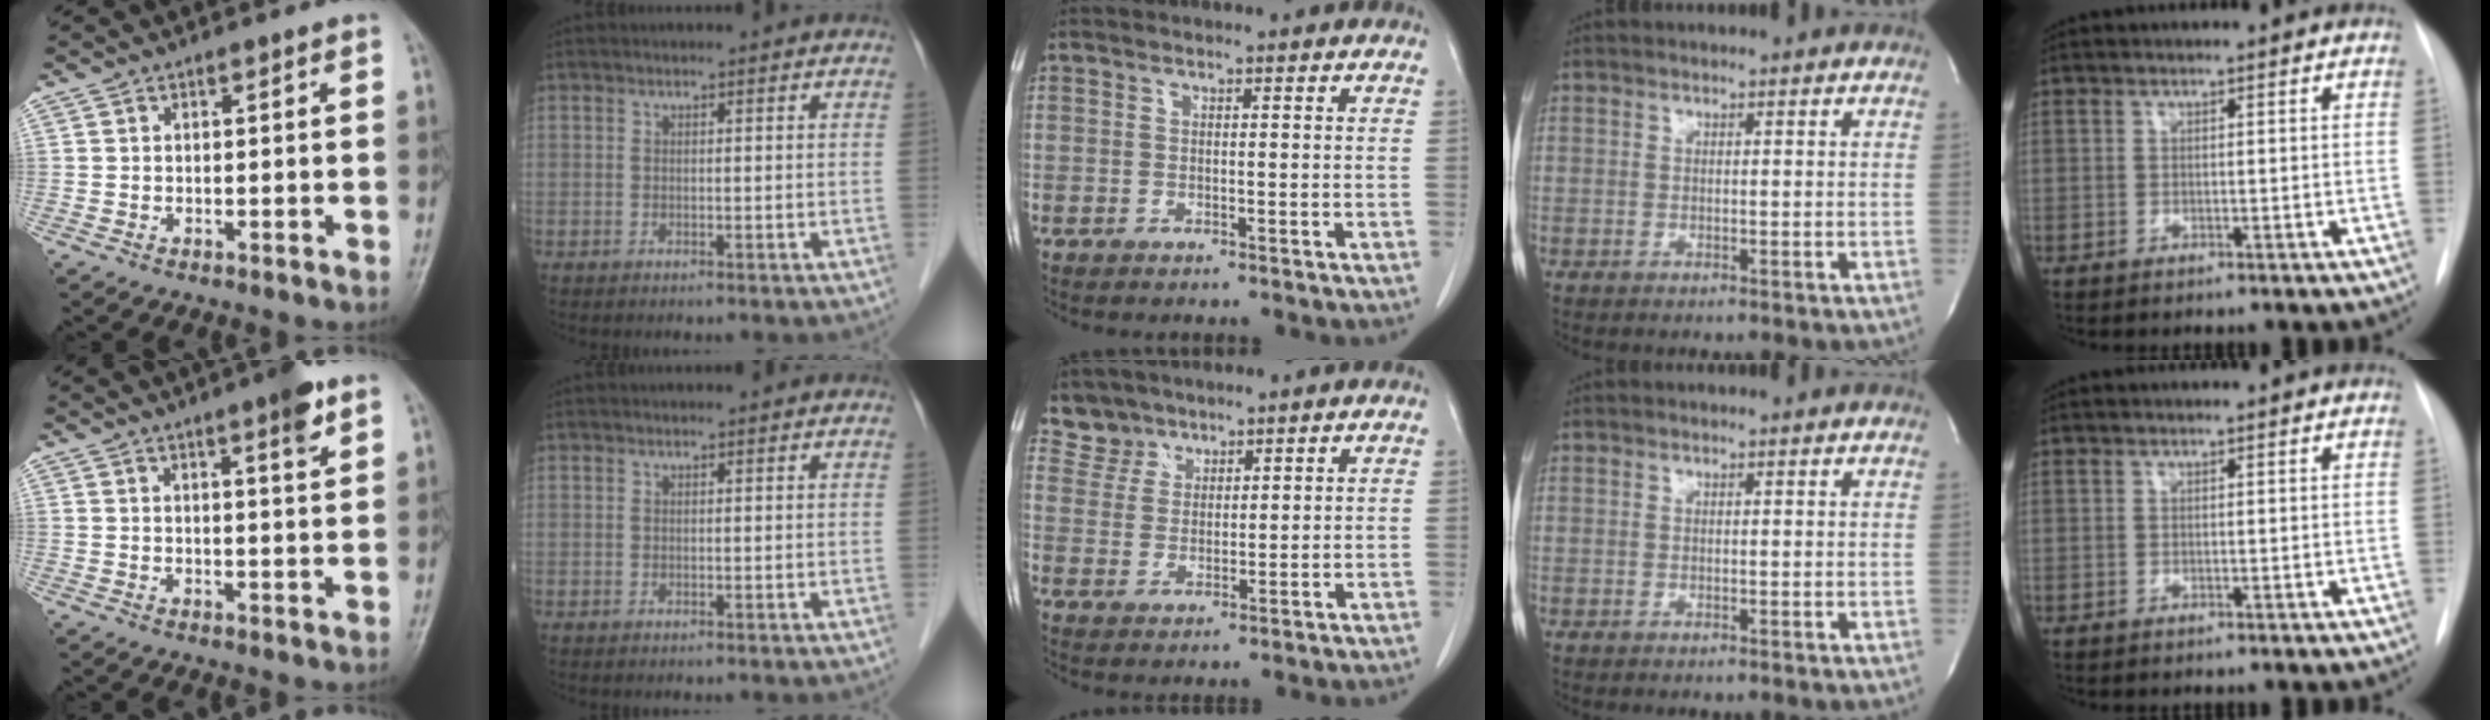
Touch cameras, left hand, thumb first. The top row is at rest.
{"thumb": {"total": 5.1, "force": [3.1, 0.7, 4.0], "torque": [-0.052, -0.017, 0.041]}, "middle": {"total": 4.1, "force": [3.4, 2.2, -0.6], "torque": [0.021, 0.001, 0.064]}}